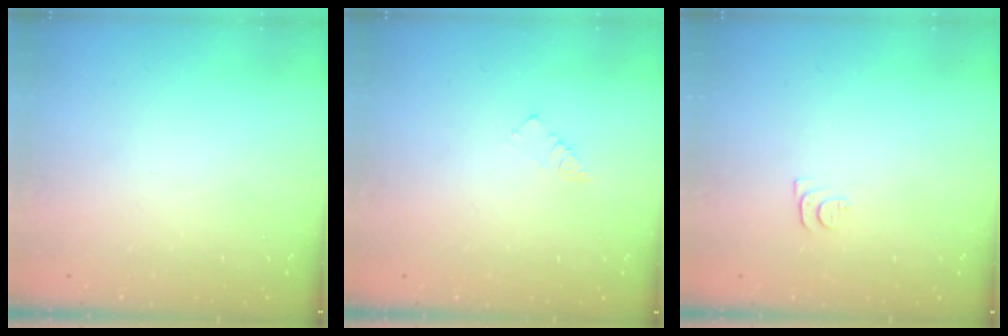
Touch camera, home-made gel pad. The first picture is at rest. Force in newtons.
{"total": 3.0, "press": 2.9, "slide": 0.4}
{"total": 4.8, "press": 4.8, "slide": 0.5}